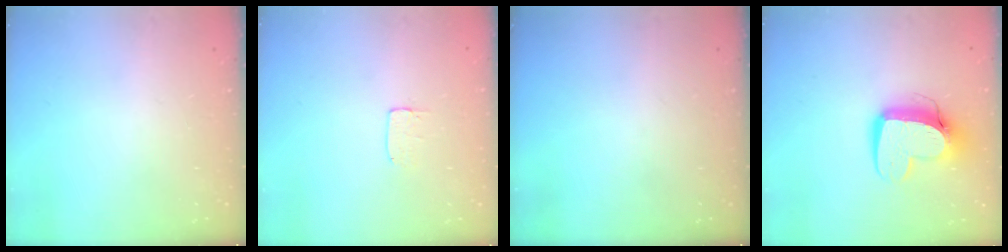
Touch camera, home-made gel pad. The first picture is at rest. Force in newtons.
{"total": 3.7, "press": 3.6, "slide": 0.2}
{"total": 0.0}
{"total": 12.4, "press": 12.3, "slide": 1.2}